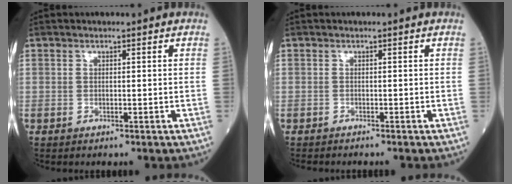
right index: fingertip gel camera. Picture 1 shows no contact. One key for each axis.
{"total": 1.7, "fx": -1.6, "fy": 0.1, "fz": 0.5, "tx": -0.008, "ty": -0.003, "tz": -0.021}